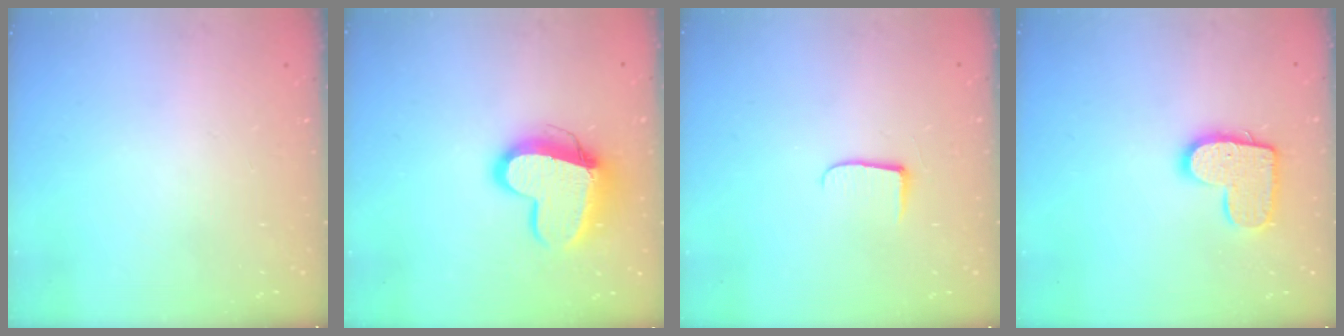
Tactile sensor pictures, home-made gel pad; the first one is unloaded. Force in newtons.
{"total": 14.7, "press": 14.6, "slide": 1.3}
{"total": 6.1, "press": 6.1, "slide": 0.6}
{"total": 12.0, "press": 11.9, "slide": 0.6}